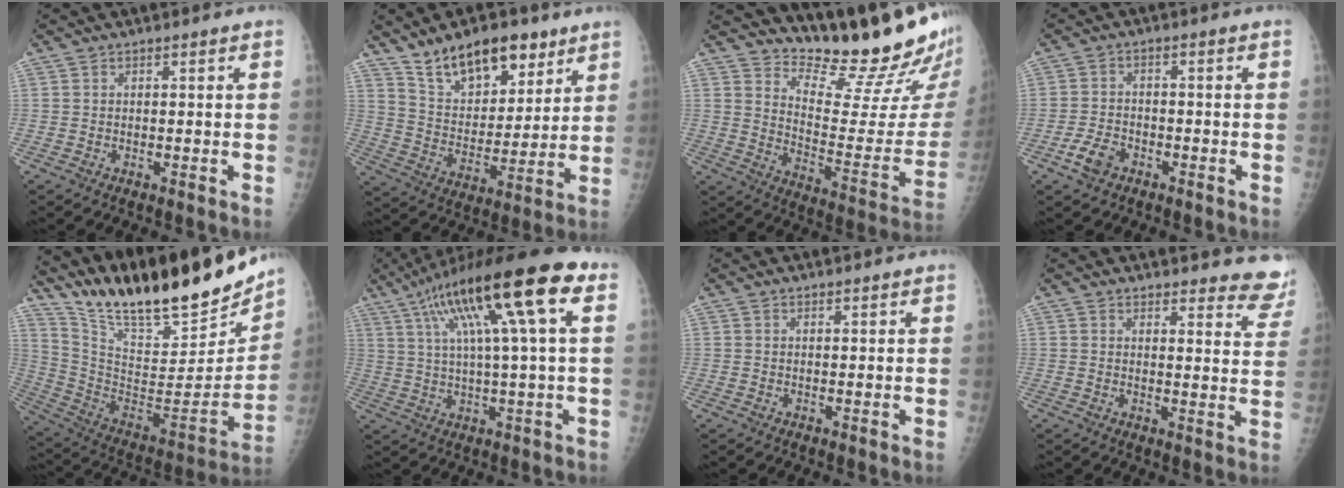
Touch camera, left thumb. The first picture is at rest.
{"total": 16.5, "force": [10.9, 8.7, 8.6], "torque": [-0.080, -0.050, 0.181]}
{"total": 20.9, "force": [18.4, 3.4, 9.3], "torque": [-0.102, -0.175, 0.257]}
{"total": 4.5, "force": [-2.5, 2.8, 2.4], "torque": [-0.044, 0.014, -0.047]}
{"total": 29.1, "force": [23.7, 7.6, 15.0], "torque": [-0.222, -0.096, 0.378]}
{"total": 20.1, "force": [7.9, 3.0, 18.2], "torque": [-0.314, 0.020, 0.124]}
{"total": 0.9, "force": [0.8, 0.1, 0.2], "torque": [-0.002, -0.002, 0.013]}
{"total": 10.5, "force": [10.2, 2.2, 1.3], "torque": [0.028, -0.088, 0.085]}